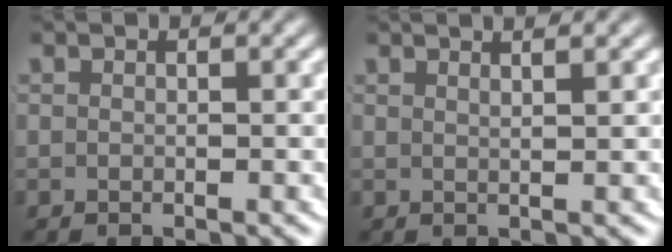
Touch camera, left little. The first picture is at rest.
{"total": 2.3, "force": [1.7, -0.1, 1.6], "torque": [-0.021, 0.000, 0.030]}